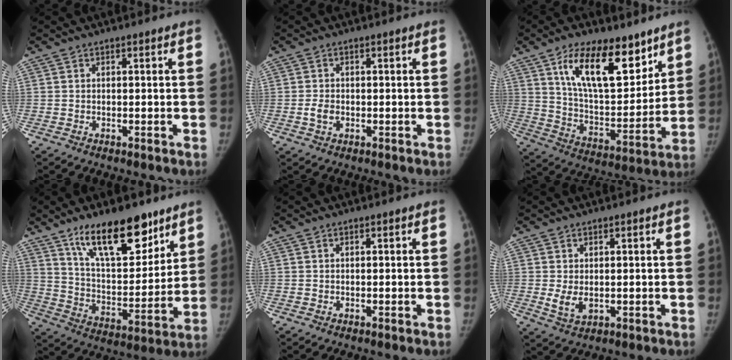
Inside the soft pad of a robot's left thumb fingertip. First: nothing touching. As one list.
[{"total": 2.4, "force": [-0.5, 1.7, 1.6], "torque": [-0.028, 0.004, -0.009]}, {"total": 19.2, "force": [11.2, 8.7, 12.9], "torque": [-0.164, -0.065, 0.200]}, {"total": 19.3, "force": [12.8, 7.8, 12.1], "torque": [-0.147, -0.076, 0.223]}, {"total": 0.0}, {"total": 3.8, "force": [0.1, 2.3, 3.1], "torque": [-0.054, -0.011, 0.010]}]